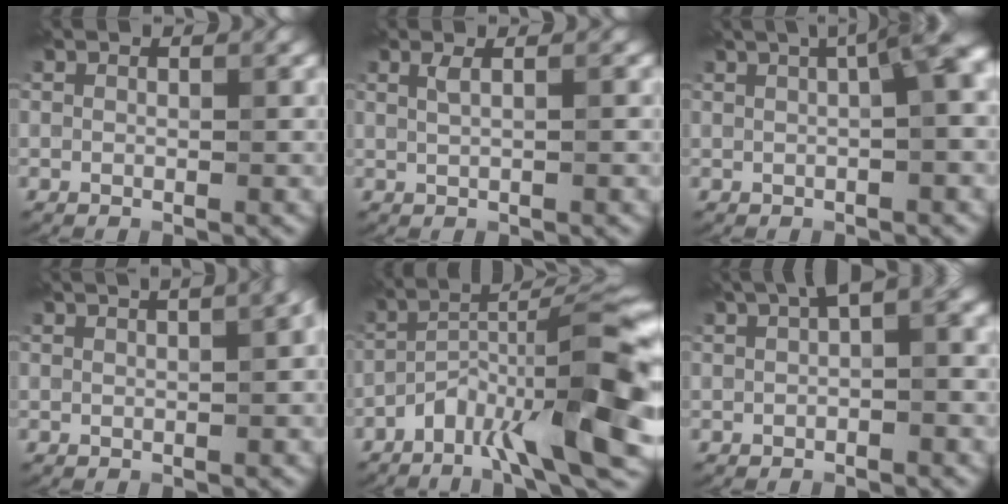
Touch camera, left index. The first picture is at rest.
{"total": 1.5, "force": [0.5, 0.5, 1.3], "torque": [-0.020, -0.002, 0.004]}
{"total": 7.1, "force": [1.6, 2.3, 6.5], "torque": [-0.046, 0.033, 0.015]}
{"total": 7.8, "force": [3.4, 3.7, 6.0], "torque": [-0.024, 0.054, 0.020]}
{"total": 12.0, "force": [-6.2, 2.7, 9.9], "torque": [-0.147, 0.010, -0.101]}
{"total": 4.4, "force": [1.5, 1.3, 3.9], "torque": [-0.044, 0.017, 0.014]}